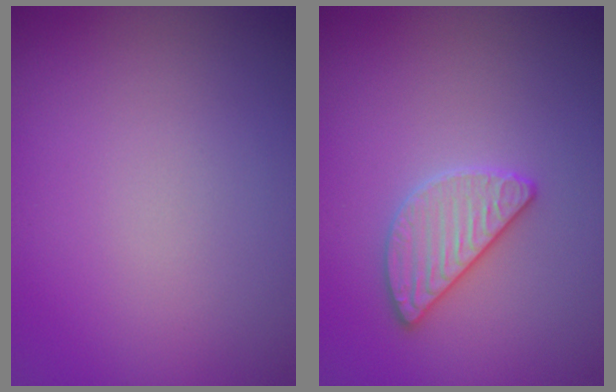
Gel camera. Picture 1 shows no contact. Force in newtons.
{"total": 2.6, "press": 2.6, "slide": 0.4}